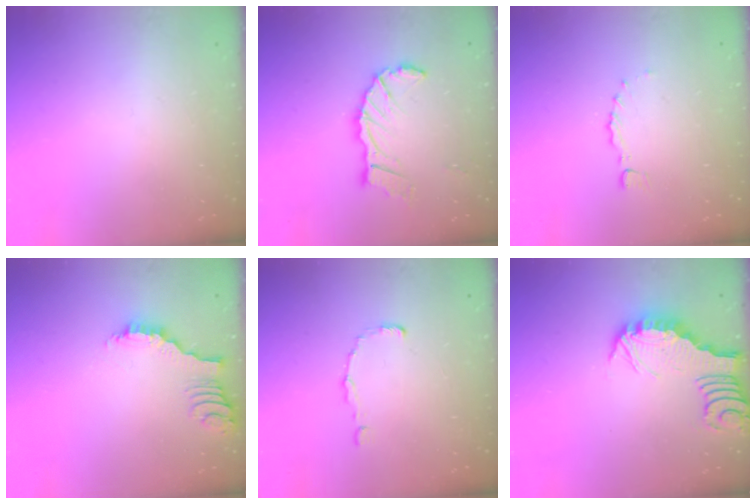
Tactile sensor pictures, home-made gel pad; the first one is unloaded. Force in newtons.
{"total": 11.4, "press": 11.2, "slide": 1.9}
{"total": 0.0}
{"total": 2.2, "press": 2.1, "slide": 0.4}
{"total": 0.0}
{"total": 2.7, "press": 2.7, "slide": 0.1}